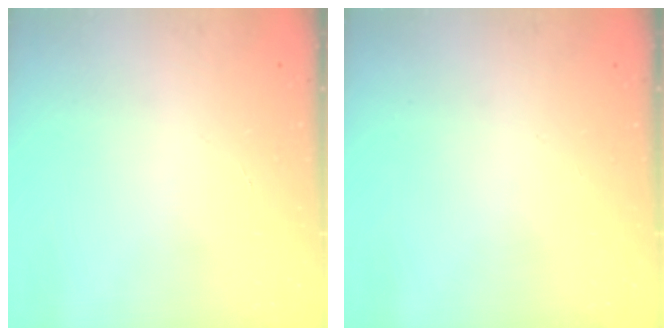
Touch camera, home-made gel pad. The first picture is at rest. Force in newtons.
{"total": 0.0}